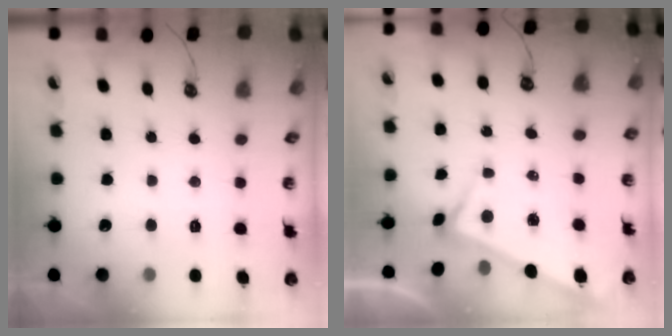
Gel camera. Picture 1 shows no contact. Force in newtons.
{"total": 4.8, "press": 4.8, "slide": 0.1}